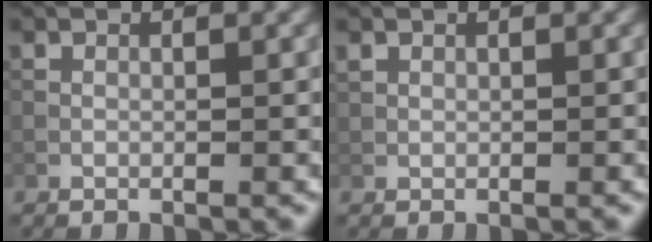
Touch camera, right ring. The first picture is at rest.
{"total": 0.6, "force": [0.4, 0.5, 0.1], "torque": [-0.002, 0.001, 0.011]}